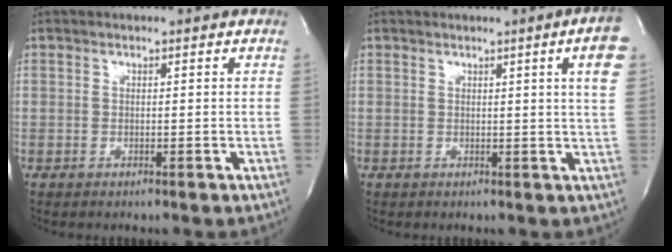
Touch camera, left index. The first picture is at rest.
{"total": 4.8, "force": [1.9, -0.8, 4.3], "torque": [-0.053, -0.011, 0.014]}